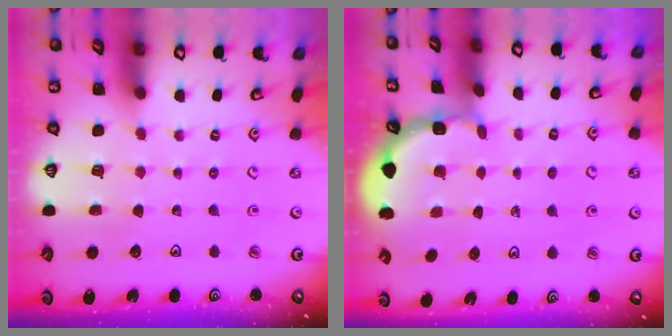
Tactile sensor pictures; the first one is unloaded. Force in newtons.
{"total": 2.1, "press": 2.1, "slide": 0.2}